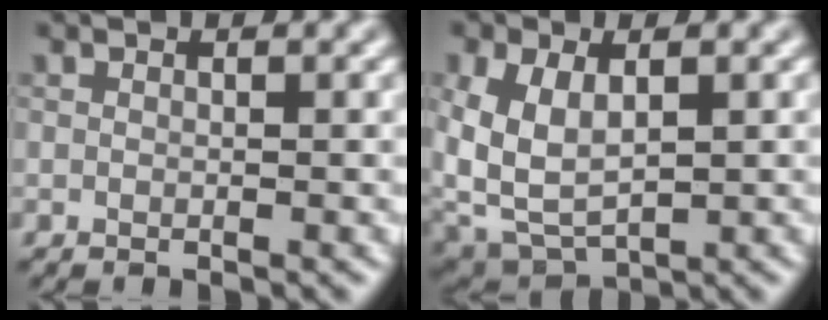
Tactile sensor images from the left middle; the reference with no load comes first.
{"total": 6.4, "force": [0.7, 4.3, 4.7], "torque": [-0.119, -0.021, 0.012]}